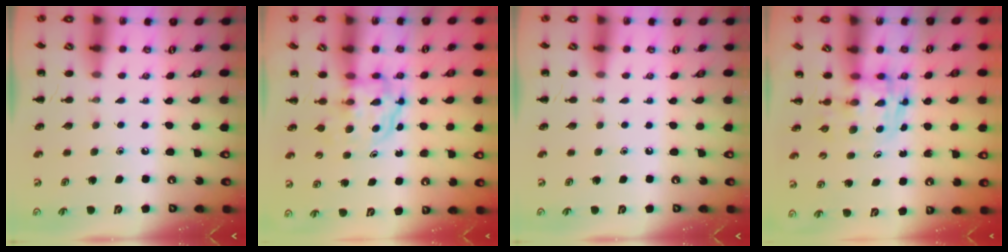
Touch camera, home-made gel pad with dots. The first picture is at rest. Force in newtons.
{"total": 3.9, "press": 3.9, "slide": 0.2}
{"total": 0.0}
{"total": 3.6, "press": 3.6, "slide": 0.6}